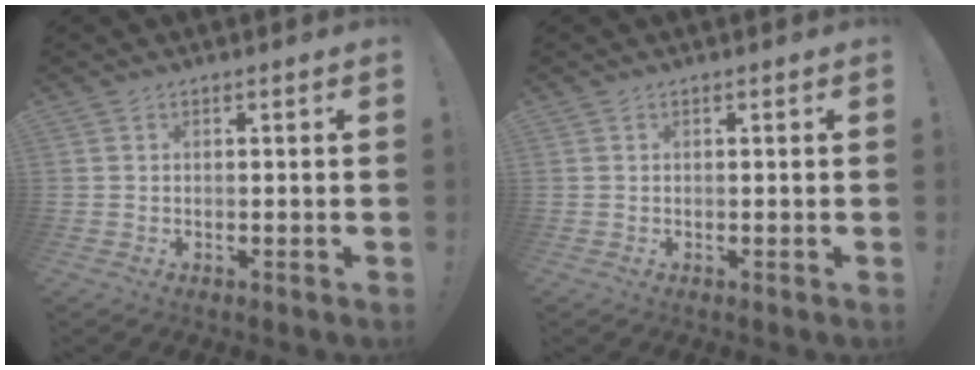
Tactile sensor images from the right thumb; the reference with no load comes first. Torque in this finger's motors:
{"motor_torque": [0.04, 0.10, 0.09, -0.09, 0.00]}